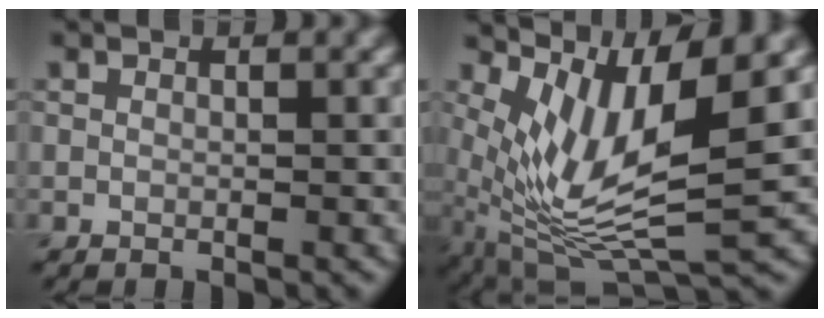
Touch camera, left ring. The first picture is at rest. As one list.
[{"total": 10.1, "force": [2.8, 3.0, 9.2], "torque": [-0.182, -0.009, 0.059]}]